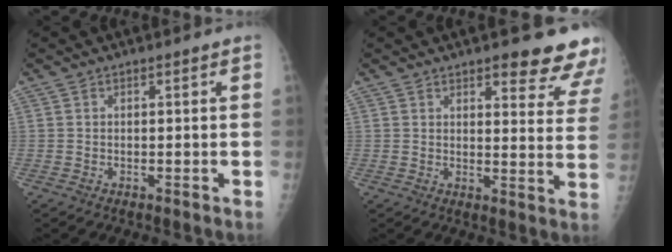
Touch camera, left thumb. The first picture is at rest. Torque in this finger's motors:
{"motor_torque": [0.17, 0.22, 0.00, -0.21, 0.07]}